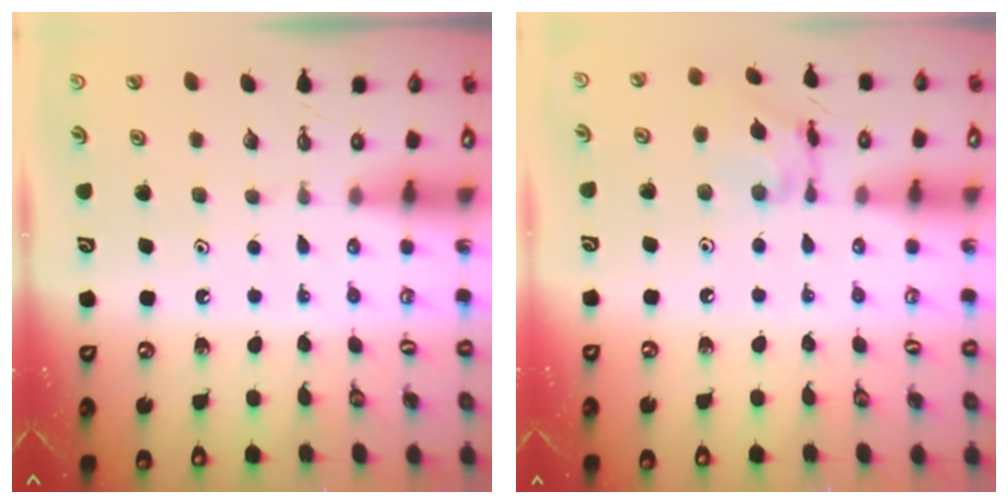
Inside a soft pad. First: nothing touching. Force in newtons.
{"total": 11.6, "press": 11.6, "slide": 0.9}